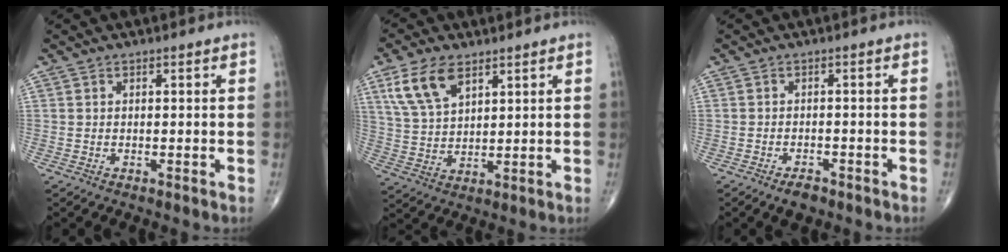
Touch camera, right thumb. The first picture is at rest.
{"total": 9.8, "force": [5.2, 5.1, 6.5], "torque": [-0.124, -0.014, 0.109]}
{"total": 3.1, "force": [-2.2, 1.5, 1.6], "torque": [-0.027, 0.008, -0.032]}